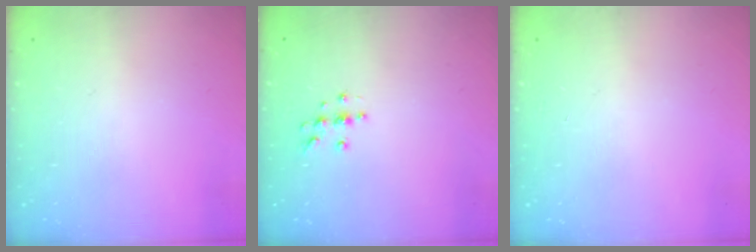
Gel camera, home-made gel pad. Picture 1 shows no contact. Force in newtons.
{"total": 4.9, "press": 4.8, "slide": 0.6}
{"total": 0.0}